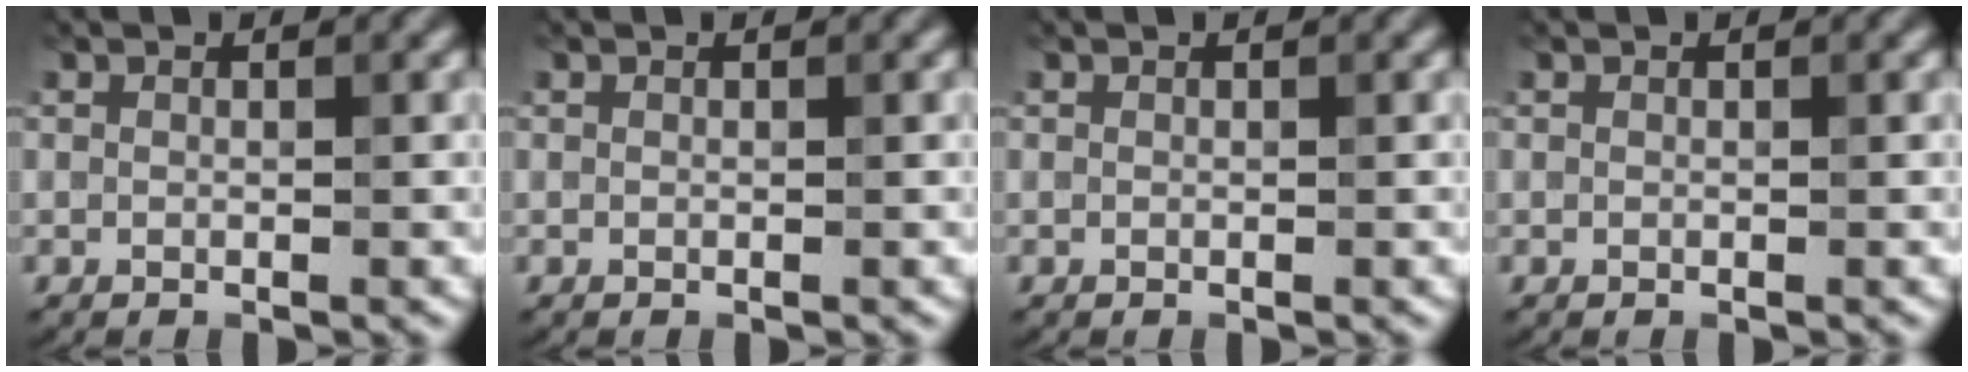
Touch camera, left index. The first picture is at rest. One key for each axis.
{"total": 0.0}
{"total": 0.0}
{"total": 0.0}